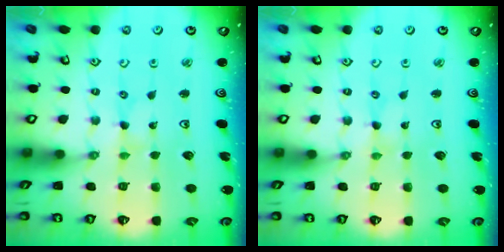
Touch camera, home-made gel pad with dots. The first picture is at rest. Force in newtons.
{"total": 0.0}